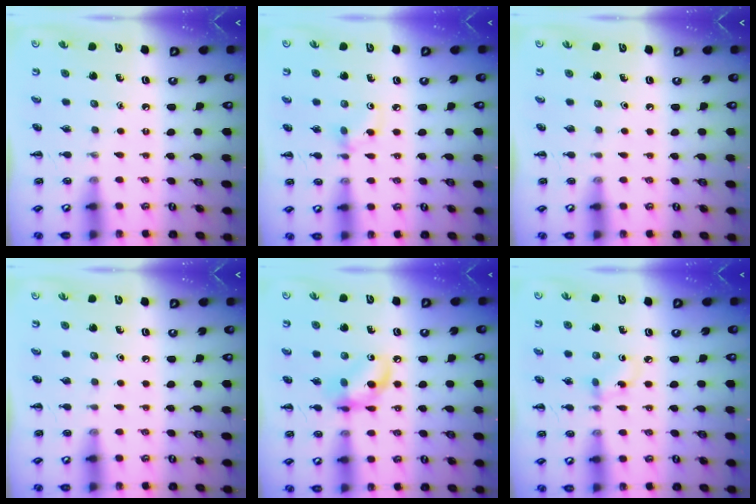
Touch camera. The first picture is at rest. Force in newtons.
{"total": 3.3, "press": 3.2, "slide": 0.7}
{"total": 0.0}
{"total": 0.0}
{"total": 10.8, "press": 10.7, "slide": 1.8}
{"total": 4.4, "press": 4.1, "slide": 1.7}